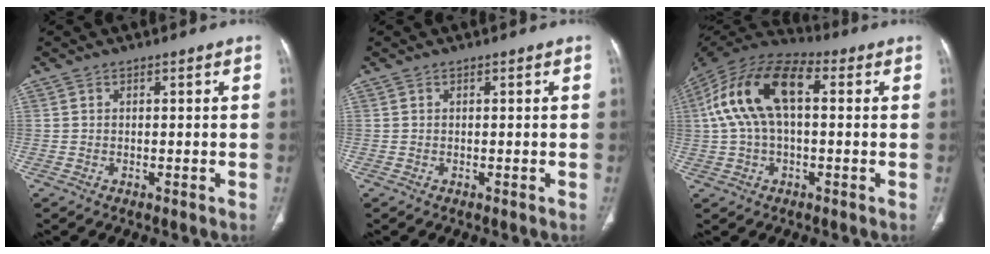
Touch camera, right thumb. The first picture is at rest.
{"total": 0.0}
{"total": 16.4, "force": [2.7, 8.6, 13.7], "torque": [-0.267, 0.044, 0.042]}